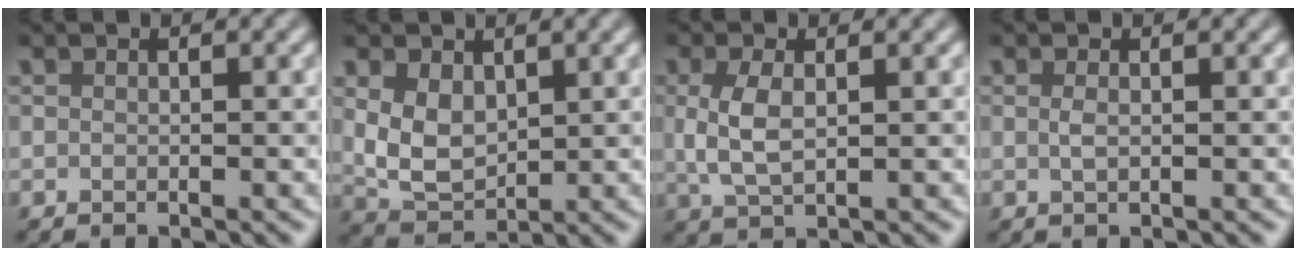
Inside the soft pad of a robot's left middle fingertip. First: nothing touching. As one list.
[{"total": 4.1, "force": [0.9, 2.7, 2.9], "torque": [-0.068, -0.004, 0.023]}, {"total": 3.2, "force": [0.4, 1.5, 2.9], "torque": [-0.068, 0.000, 0.008]}, {"total": 0.9, "force": [0.1, 0.3, 0.8], "torque": [-0.016, 0.001, 0.002]}]